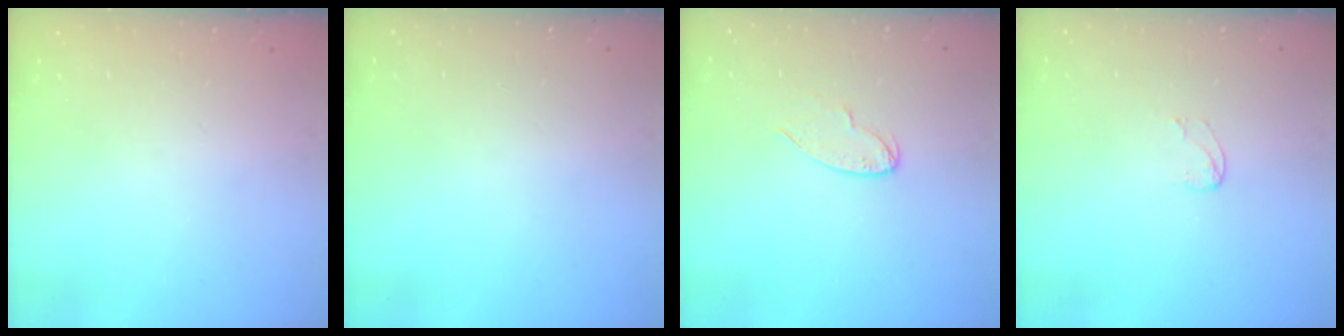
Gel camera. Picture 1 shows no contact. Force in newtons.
{"total": 0.0}
{"total": 5.6, "press": 5.6, "slide": 0.4}
{"total": 2.9, "press": 2.9, "slide": 0.2}